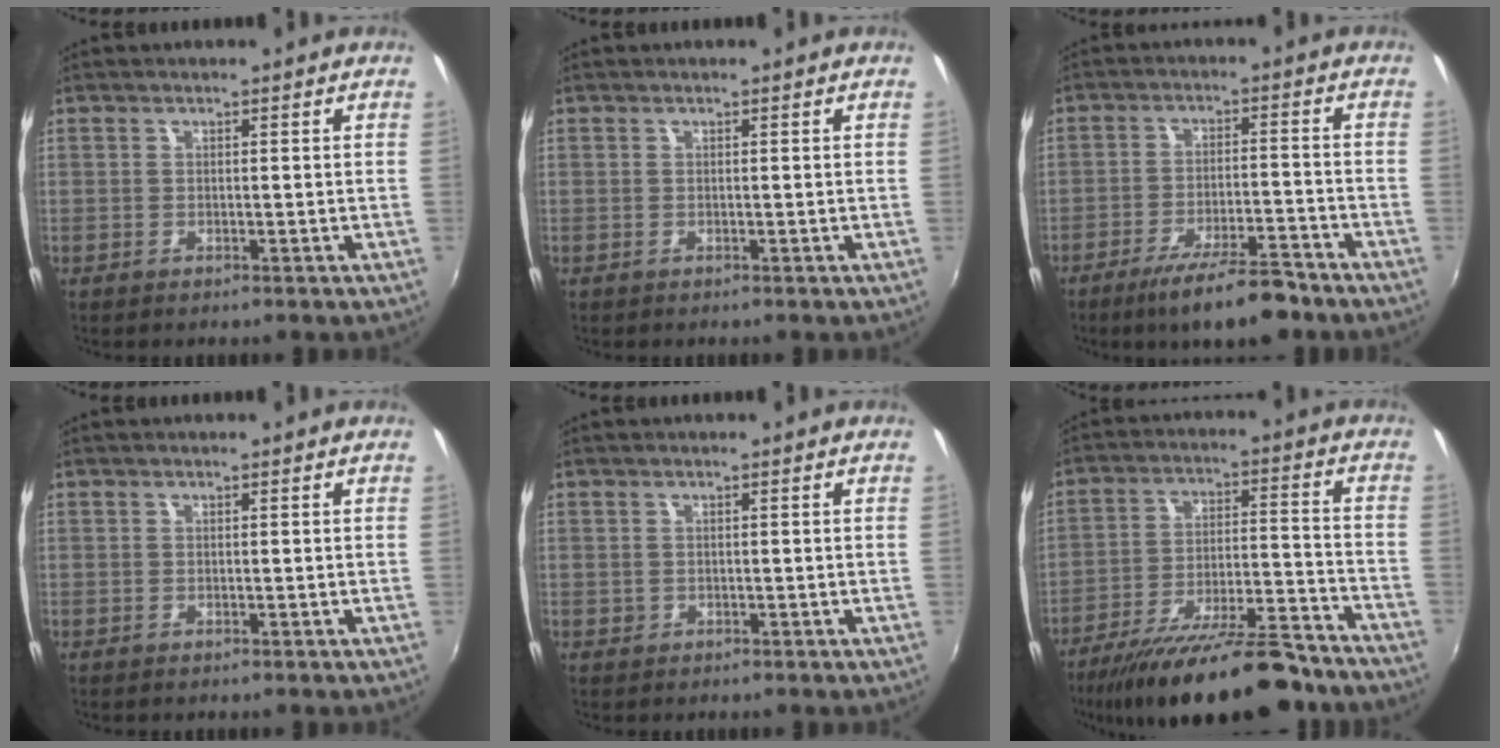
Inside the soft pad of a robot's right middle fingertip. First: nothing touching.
{"total": 0.0}
{"total": 11.1, "force": [-8.6, 2.0, 6.8], "torque": [-0.130, -0.016, -0.136]}
{"total": 0.0}
{"total": 0.8, "force": [-0.2, 0.8, 0.1], "torque": [-0.001, -0.002, -0.003]}
{"total": 22.8, "force": [-19.1, 4.8, 11.7], "torque": [-0.207, -0.034, -0.279]}